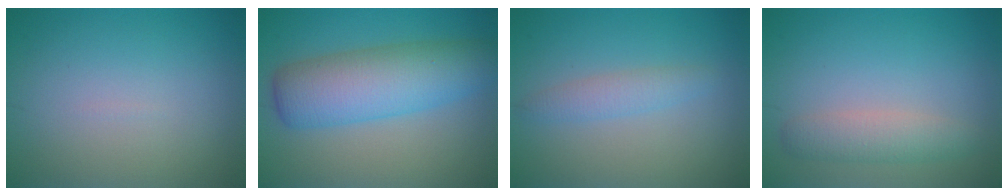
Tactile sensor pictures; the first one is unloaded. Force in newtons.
{"total": 7.4, "press": 7.4, "slide": 0.3}
{"total": 1.9, "press": 1.9, "slide": 0.0}
{"total": 2.7, "press": 2.7, "slide": 0.1}